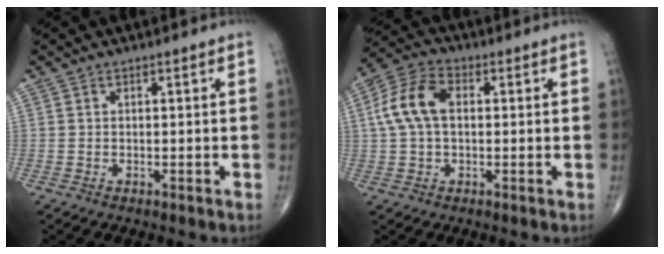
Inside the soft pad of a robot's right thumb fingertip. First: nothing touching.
{"total": 9.4, "force": [1.1, 5.9, 7.3], "torque": [-0.154, 0.028, 0.017]}